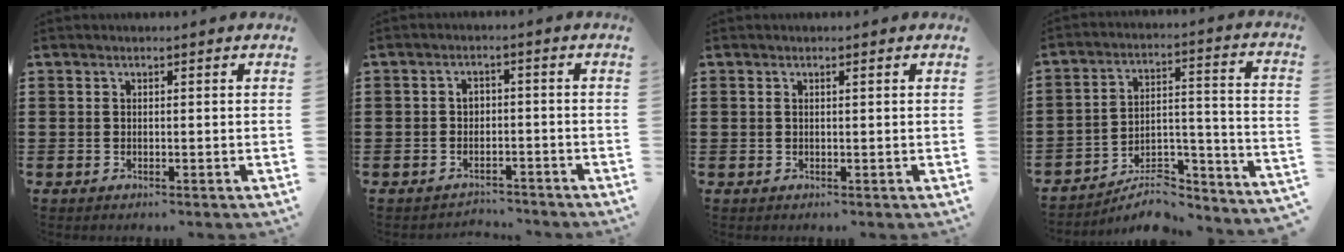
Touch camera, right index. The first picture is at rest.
{"total": 2.4, "force": [-2.1, 1.2, 0.3], "torque": [-0.013, 0.004, -0.046]}
{"total": 0.5, "force": [0.1, 0.1, 0.5], "torque": [-0.010, -0.001, 0.003]}
{"total": 6.0, "force": [-4.7, 2.3, 2.9], "torque": [-0.047, -0.001, -0.089]}